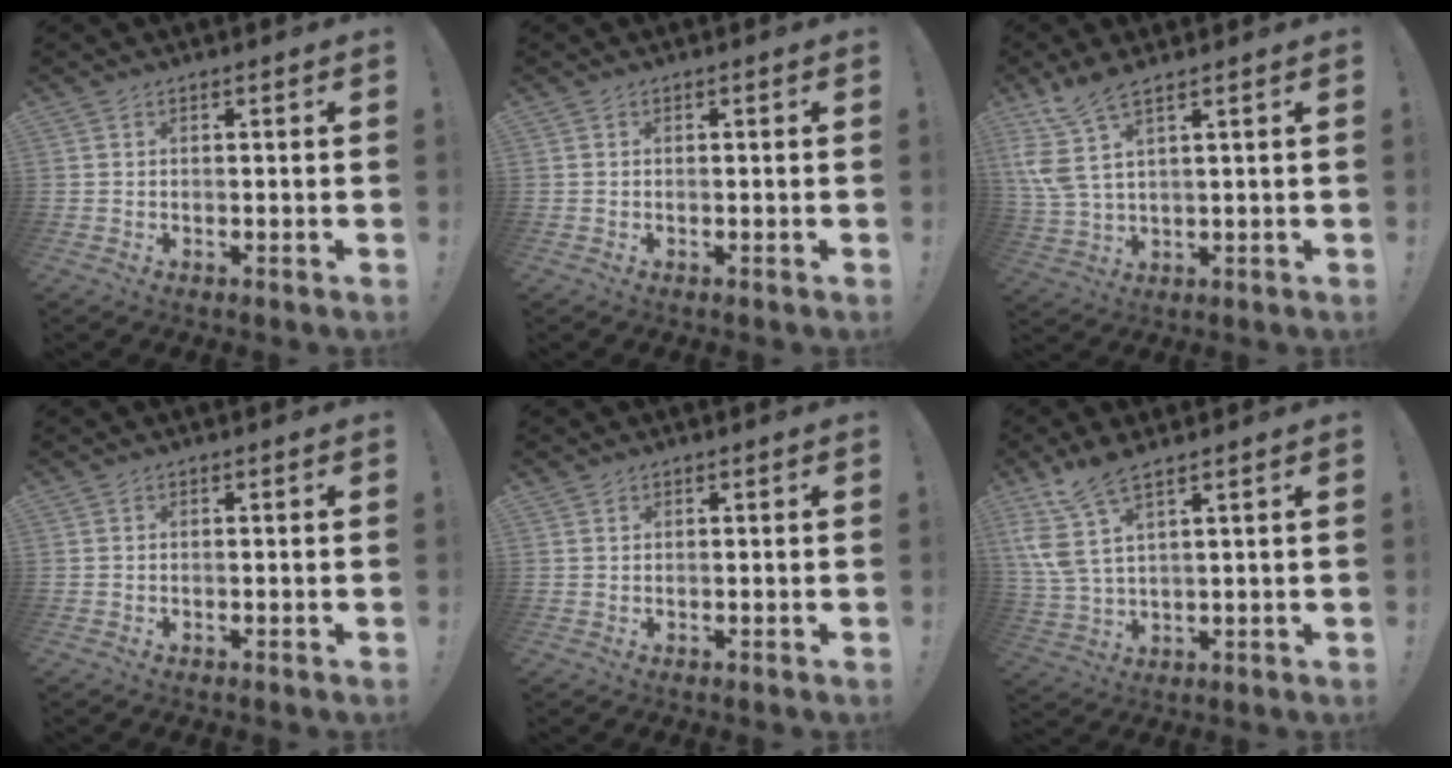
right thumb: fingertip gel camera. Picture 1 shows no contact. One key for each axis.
{"total": 0.0}
{"total": 8.2, "fx": 5.0, "fy": 1.9, "fz": 6.3, "tx": -0.133, "ty": -0.025, "tz": 0.098}
{"total": 0.0}
{"total": 0.9, "fx": 0.7, "fy": 0.5, "fz": 0.2, "tx": 0.004, "ty": -0.003, "tz": 0.013}
{"total": 9.1, "fx": 5.6, "fy": 2.5, "fz": 6.7, "tx": -0.143, "ty": -0.026, "tz": 0.110}